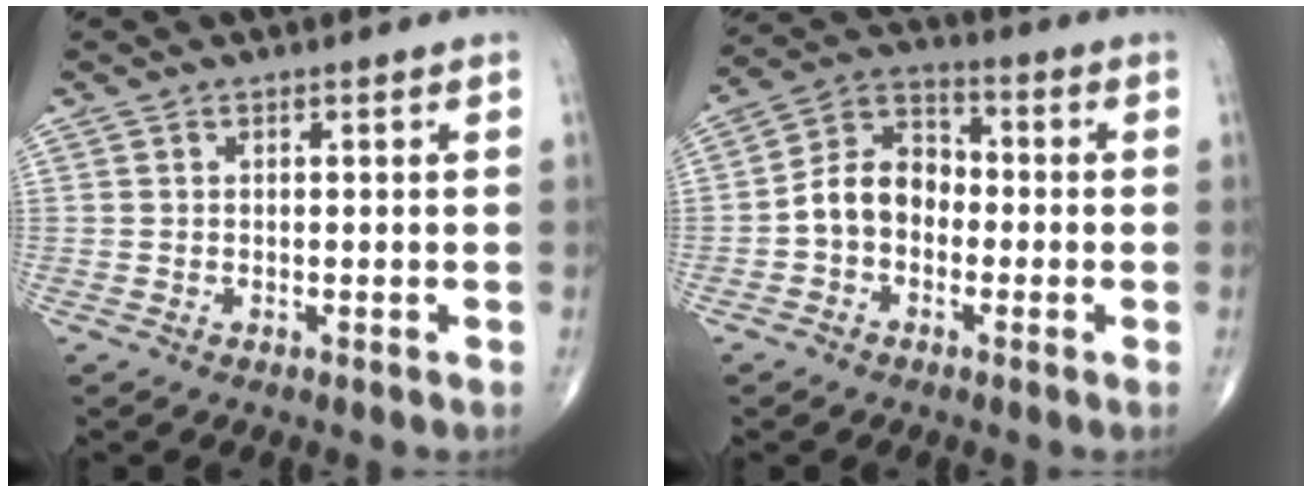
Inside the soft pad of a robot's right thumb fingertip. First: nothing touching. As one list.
[{"total": 9.0, "force": [-1.7, 6.8, 5.6], "torque": [-0.079, 0.038, -0.047]}]